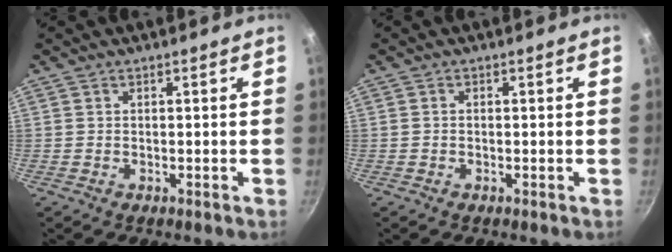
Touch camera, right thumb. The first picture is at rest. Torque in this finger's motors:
{"motor_torque": [0.27, 0.10, -0.22, -0.22, 0.08]}